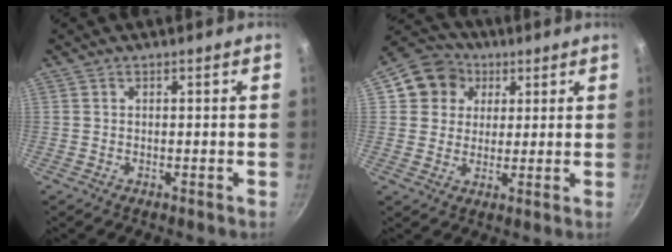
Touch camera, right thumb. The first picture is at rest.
{"total": 9.6, "force": [3.2, 8.5, 3.0], "torque": [-0.017, 0.013, 0.042]}